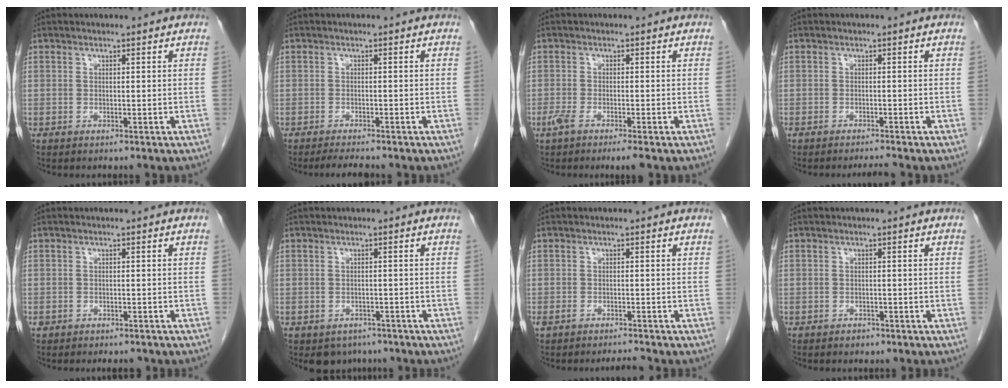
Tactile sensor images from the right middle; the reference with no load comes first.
{"total": 2.9, "force": [-2.6, 0.2, 1.3], "torque": [-0.023, -0.008, -0.039]}
{"total": 3.7, "force": [-2.4, 0.3, 2.8], "torque": [-0.052, -0.012, -0.044]}
{"total": 1.6, "force": [-1.4, -0.5, 0.4], "torque": [-0.010, -0.007, -0.023]}
{"total": 2.1, "force": [-1.6, 1.1, 0.8], "torque": [-0.014, 0.003, -0.018]}
{"total": 3.8, "force": [-2.9, 2.4, 0.7], "torque": [-0.003, 0.005, -0.036]}
{"total": 1.8, "force": [-1.6, 0.0, 0.7], "torque": [-0.020, -0.002, -0.025]}
{"total": 0.9, "force": [-0.7, 0.6, 0.1], "torque": [-0.005, 0.002, -0.011]}